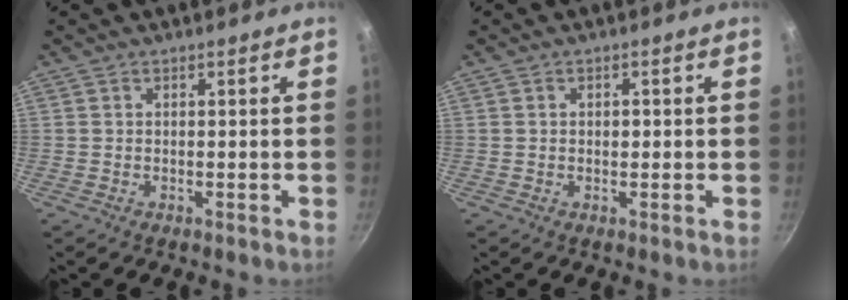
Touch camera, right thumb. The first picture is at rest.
{"total": 1.1, "force": [0.0, 0.8, 0.8], "torque": [-0.008, 0.004, 0.001]}